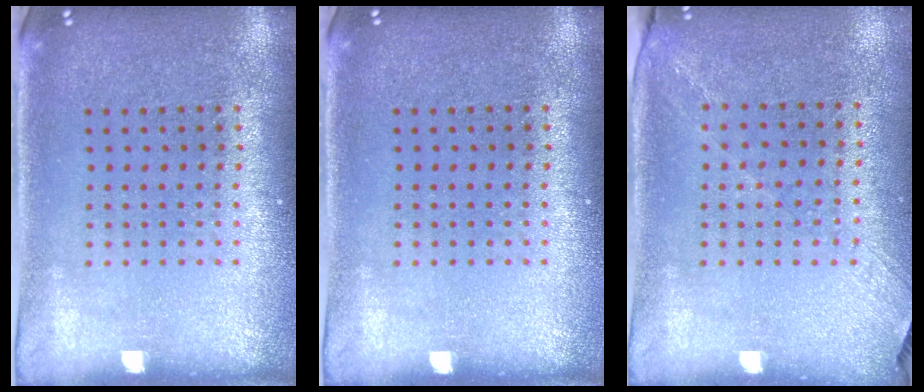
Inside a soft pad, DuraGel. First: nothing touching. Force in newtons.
{"total": 0.0}
{"total": 1.3, "press": 1.0, "slide": 0.9}